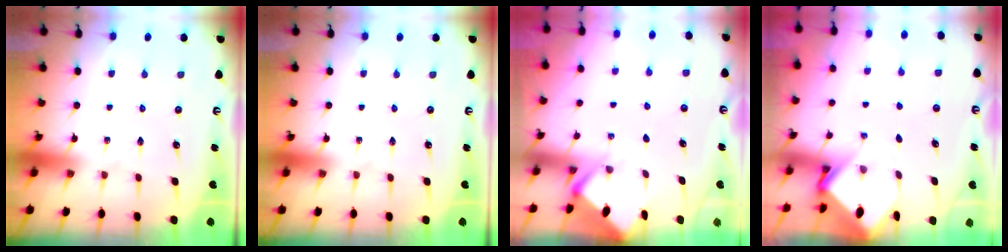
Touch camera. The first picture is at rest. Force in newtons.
{"total": 0.0}
{"total": 2.8, "press": 2.8, "slide": 0.2}
{"total": 2.9, "press": 2.9, "slide": 0.2}